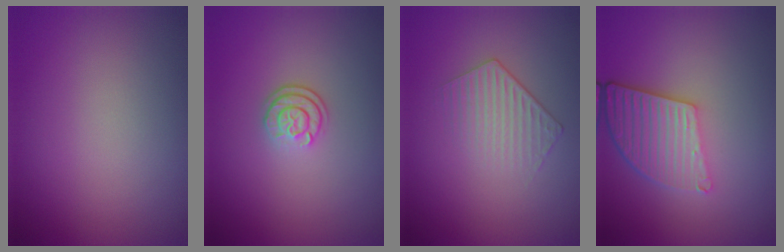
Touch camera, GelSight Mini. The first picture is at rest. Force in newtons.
{"total": 2.1, "press": 1.8, "slide": 1.2}
{"total": 1.7, "press": 1.2, "slide": 1.3}
{"total": 5.2, "press": 3.8, "slide": 3.6}